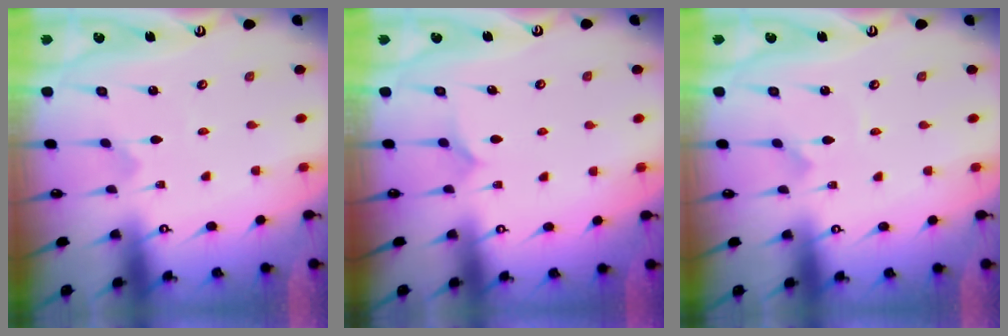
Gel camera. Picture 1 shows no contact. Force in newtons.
{"total": 5.7, "press": 5.7, "slide": 0.4}
{"total": 0.6, "press": 0.5, "slide": 0.1}